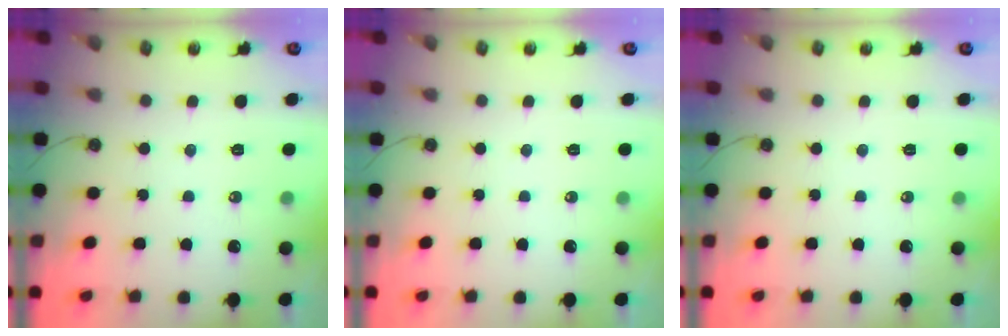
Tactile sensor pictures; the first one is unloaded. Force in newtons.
{"total": 0.0}
{"total": 0.0}